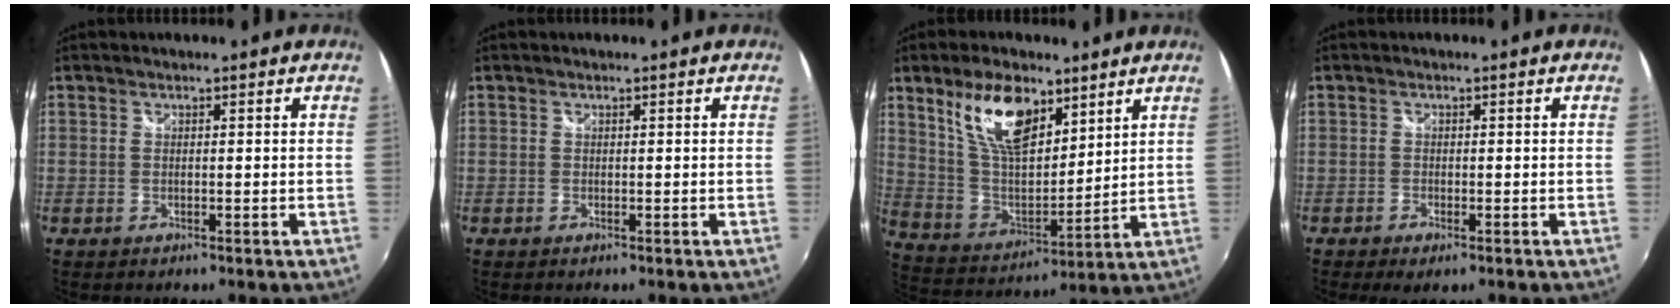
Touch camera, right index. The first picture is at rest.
{"total": 0.0}
{"total": 15.4, "force": [8.9, 7.2, 10.4], "torque": [-0.195, 0.007, 0.177]}
{"total": 2.7, "force": [-1.8, 1.0, 1.8], "torque": [-0.039, -0.011, -0.029]}